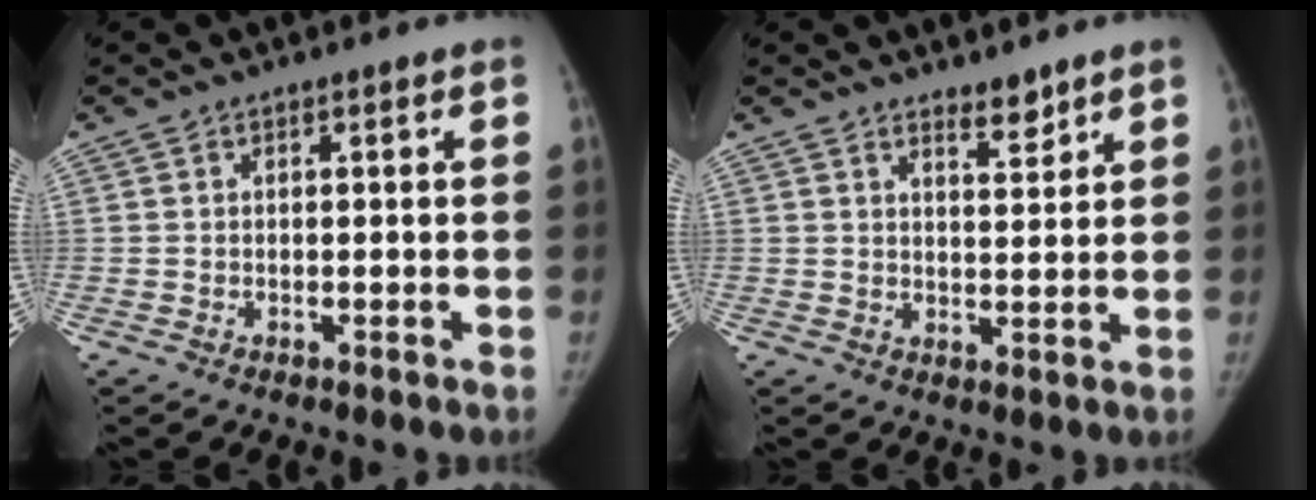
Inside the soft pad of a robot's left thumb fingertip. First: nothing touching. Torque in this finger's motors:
{"motor_torque": [-0.08, 0.04, 0.09, 0.29, 0.00]}